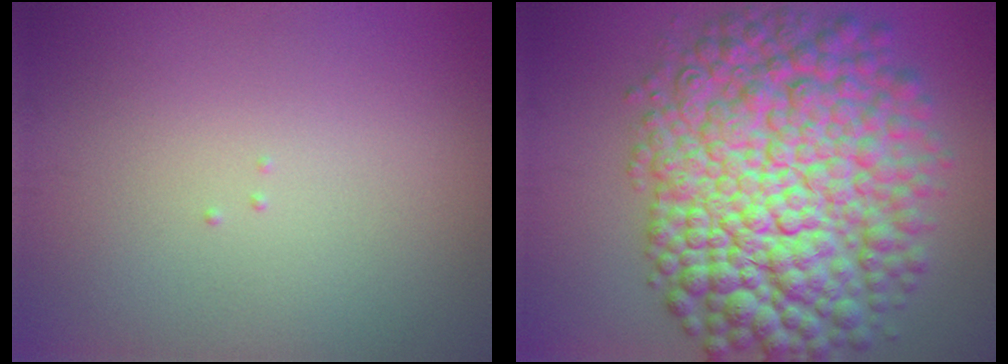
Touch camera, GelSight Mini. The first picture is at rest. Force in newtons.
{"total": 14.3, "press": 14.3, "slide": 0.3}